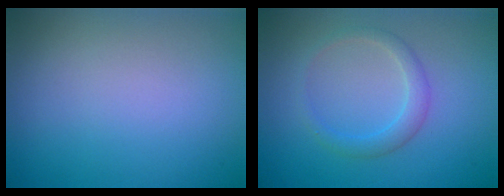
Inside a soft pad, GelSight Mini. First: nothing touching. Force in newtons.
{"total": 2.0, "press": 2.0, "slide": 0.1}